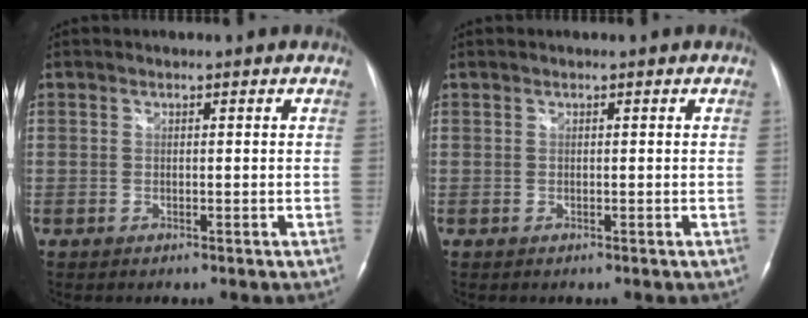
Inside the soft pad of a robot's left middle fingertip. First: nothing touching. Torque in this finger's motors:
{"motor_torque": [0.13, -0.11, 0.06, 0.01]}